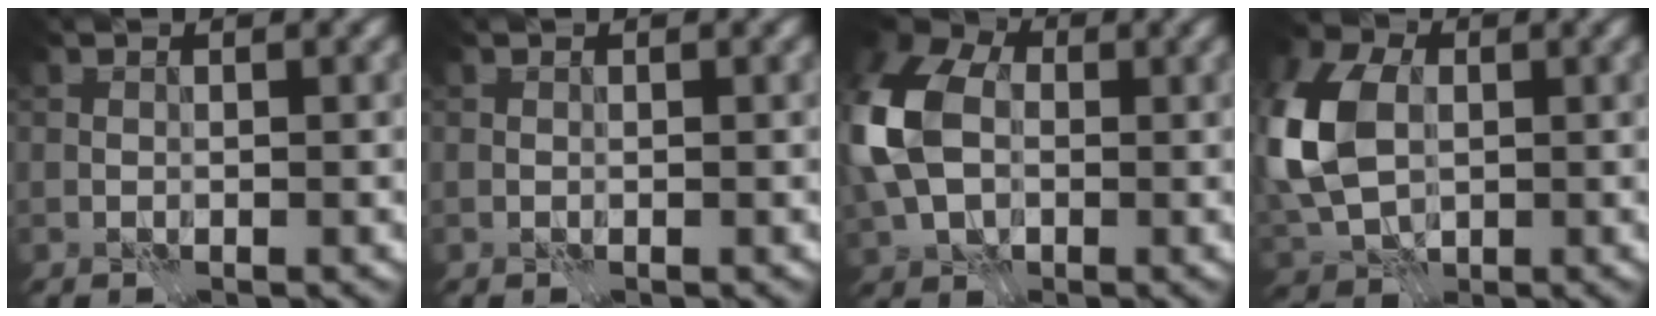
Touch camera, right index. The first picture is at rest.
{"total": 0.0}
{"total": 11.3, "force": [0.0, 8.0, 8.0], "torque": [-0.208, 0.000, -0.009]}
{"total": 11.8, "force": [0.5, 8.1, 8.5], "torque": [-0.210, 0.000, 0.002]}